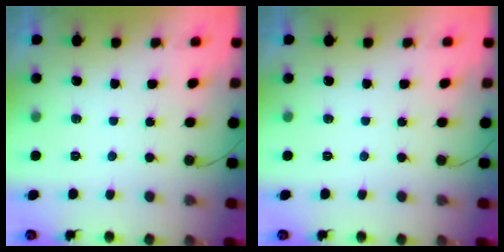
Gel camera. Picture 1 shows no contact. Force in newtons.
{"total": 0.0}